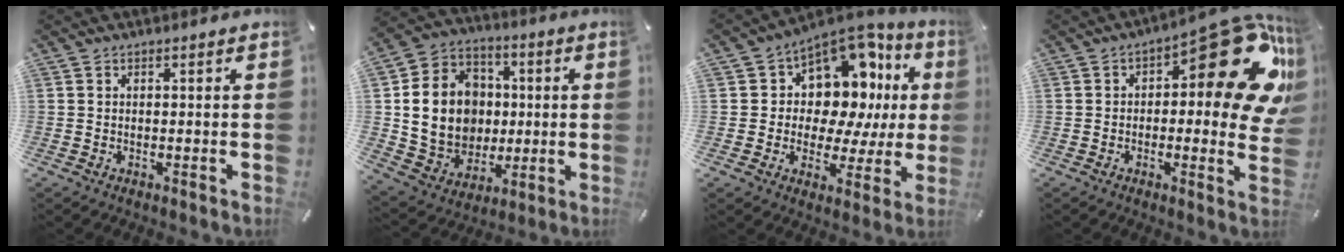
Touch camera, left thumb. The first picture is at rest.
{"total": 16.5, "force": [0.8, 14.8, 7.2], "torque": [-0.151, 0.007, 0.027]}
{"total": 12.7, "force": [5.9, 8.9, 6.9], "torque": [-0.084, -0.077, 0.102]}
{"total": 22.0, "force": [8.8, 8.9, 18.1], "torque": [-0.213, -0.071, 0.148]}